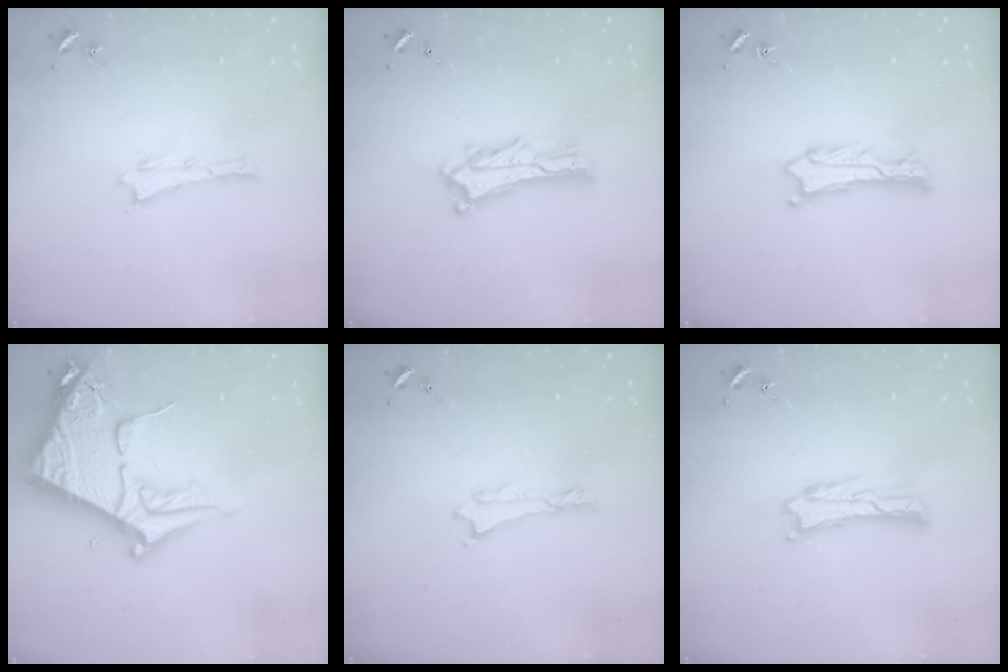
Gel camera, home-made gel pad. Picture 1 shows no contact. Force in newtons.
{"total": 4.3, "press": 4.3, "slide": 0.4}
{"total": 0.9, "press": 0.9, "slide": 0.1}
{"total": 10.7, "press": 10.7, "slide": 1.2}
{"total": 0.0}
{"total": 0.8, "press": 0.8, "slide": 0.2}